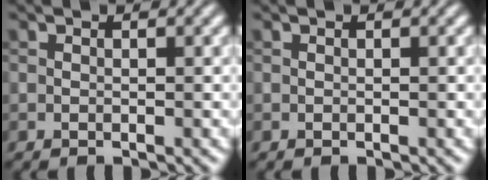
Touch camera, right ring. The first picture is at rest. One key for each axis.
{"total": 0.0}